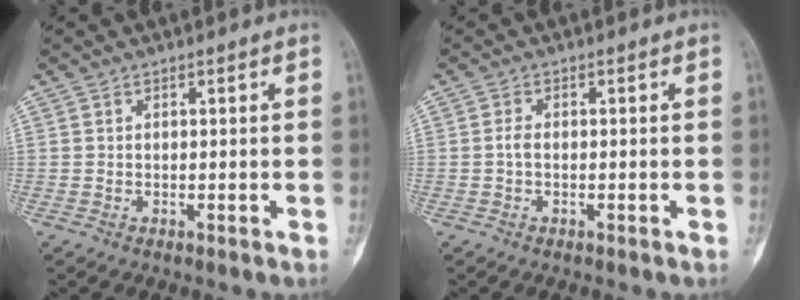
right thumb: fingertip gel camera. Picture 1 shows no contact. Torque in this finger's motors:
{"motor_torque": [-0.04, 0.10, 0.41, -0.05, 0.02]}